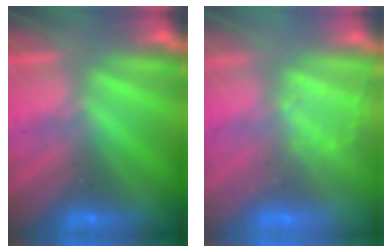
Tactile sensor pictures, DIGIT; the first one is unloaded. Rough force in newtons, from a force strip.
{"total": 2.9}